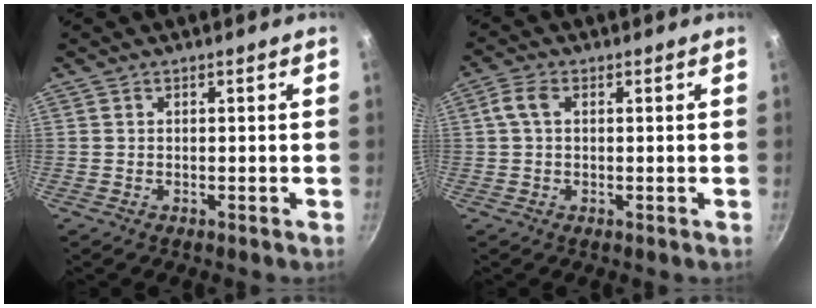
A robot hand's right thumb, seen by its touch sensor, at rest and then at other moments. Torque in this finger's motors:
{"motor_torque": [0.07, 0.06, 0.11, -0.09, 0.09]}